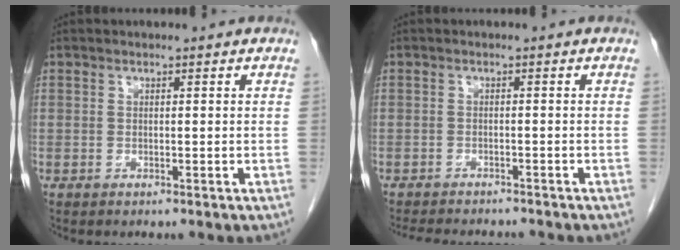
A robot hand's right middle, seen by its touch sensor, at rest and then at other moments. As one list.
[{"total": 9.0, "force": [-8.2, 1.9, 3.2], "torque": [-0.049, -0.008, -0.113]}]